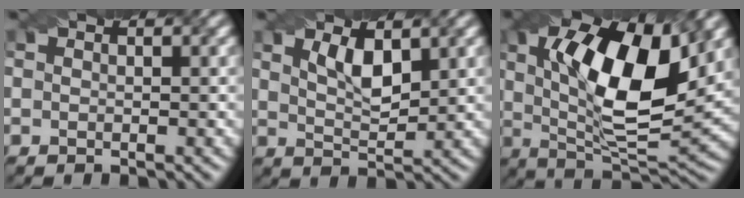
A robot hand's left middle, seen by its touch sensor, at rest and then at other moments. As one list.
[{"total": 3.3, "force": [1.7, 1.2, 2.6], "torque": [-0.053, -0.003, 0.034]}, {"total": 12.8, "force": [3.2, 4.9, 11.4], "torque": [-0.184, 0.003, 0.051]}]